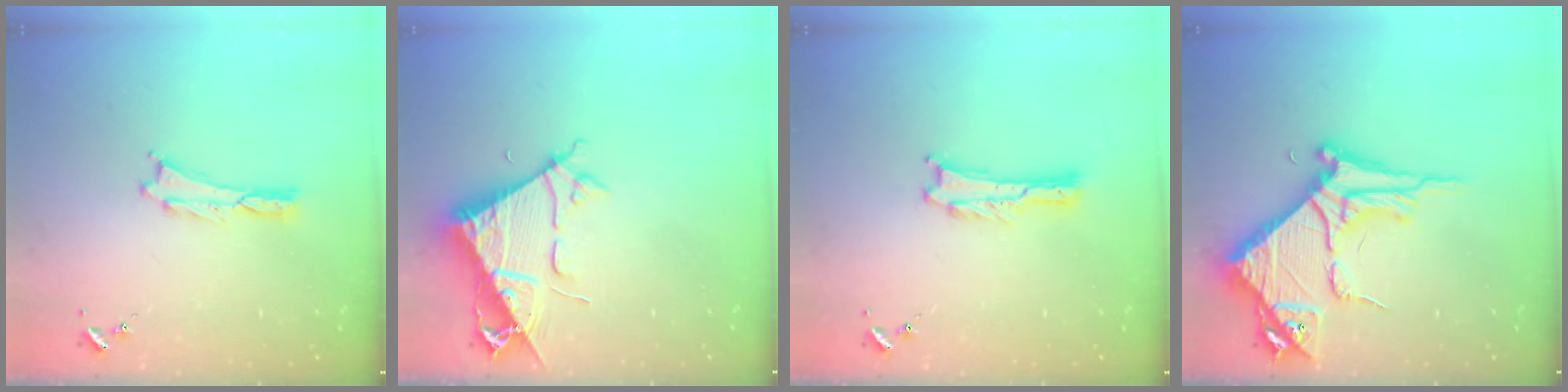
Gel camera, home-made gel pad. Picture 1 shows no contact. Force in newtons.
{"total": 7.6, "press": 7.5, "slide": 0.9}
{"total": 0.0}
{"total": 8.4, "press": 8.4, "slide": 0.9}